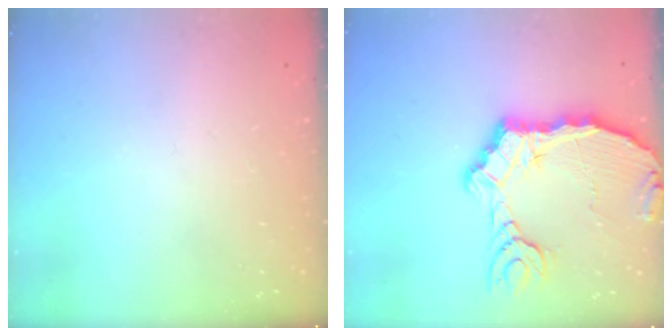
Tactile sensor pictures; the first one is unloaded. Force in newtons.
{"total": 14.6, "press": 14.5, "slide": 1.7}